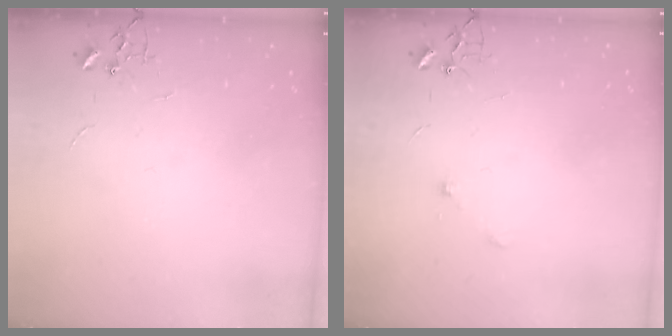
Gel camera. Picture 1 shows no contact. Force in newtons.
{"total": 5.0, "press": 4.9, "slide": 1.3}